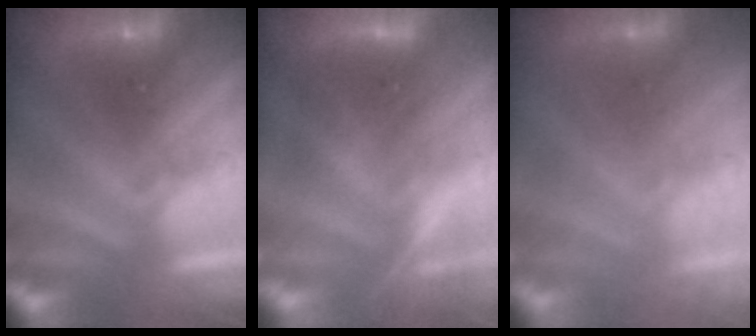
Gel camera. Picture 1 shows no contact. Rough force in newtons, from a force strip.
{"total": 4.5}
{"total": 2.2}